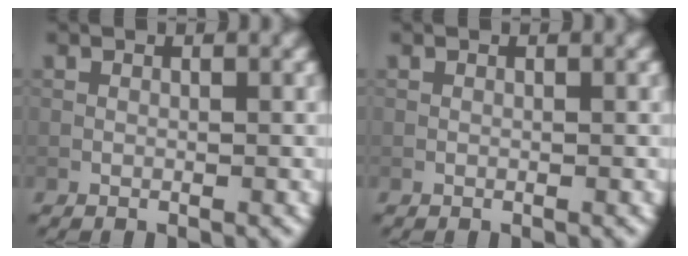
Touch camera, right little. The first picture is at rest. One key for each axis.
{"total": 0.0}